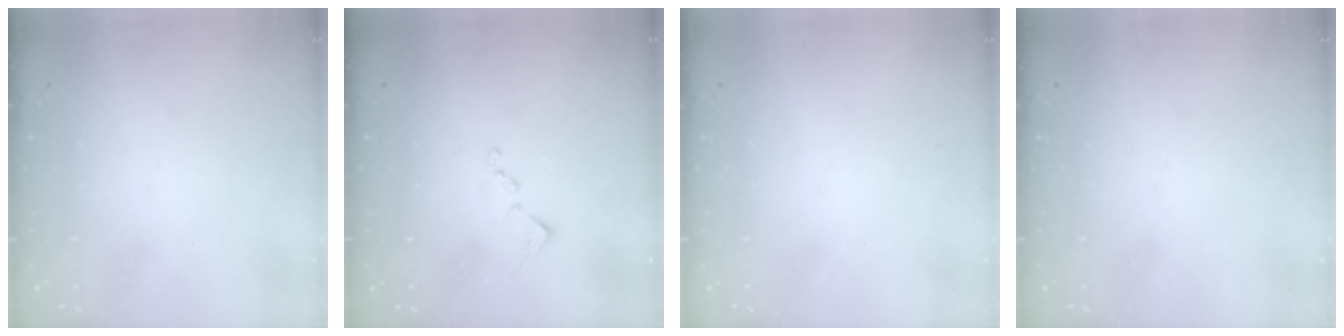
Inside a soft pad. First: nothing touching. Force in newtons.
{"total": 8.4, "press": 8.3, "slide": 0.6}
{"total": 1.5, "press": 1.3, "slide": 0.9}
{"total": 0.0}